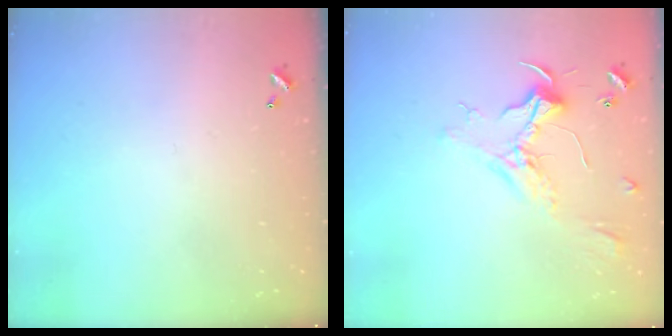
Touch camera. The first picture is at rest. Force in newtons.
{"total": 2.3, "press": 2.2, "slide": 0.8}